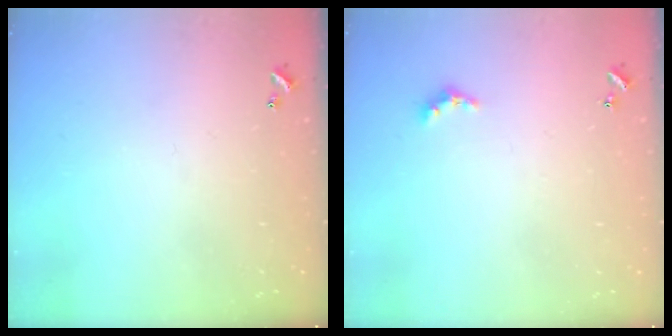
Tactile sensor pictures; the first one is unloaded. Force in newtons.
{"total": 2.4, "press": 2.3, "slide": 0.5}